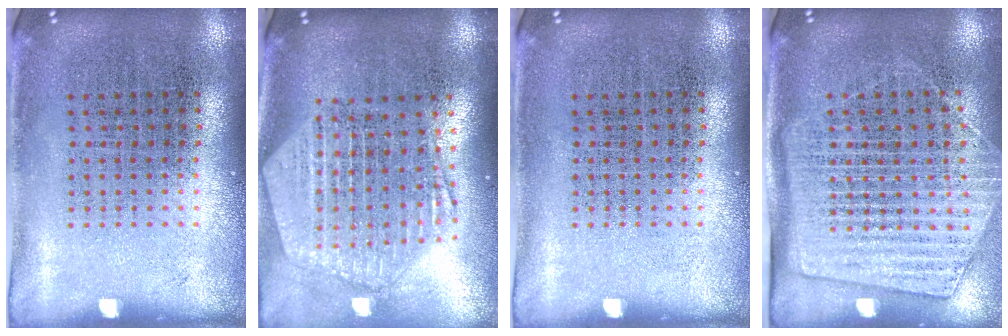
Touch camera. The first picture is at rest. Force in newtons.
{"total": 2.6, "press": 2.2, "slide": 1.3}
{"total": 0.0}
{"total": 1.7, "press": 1.5, "slide": 0.8}